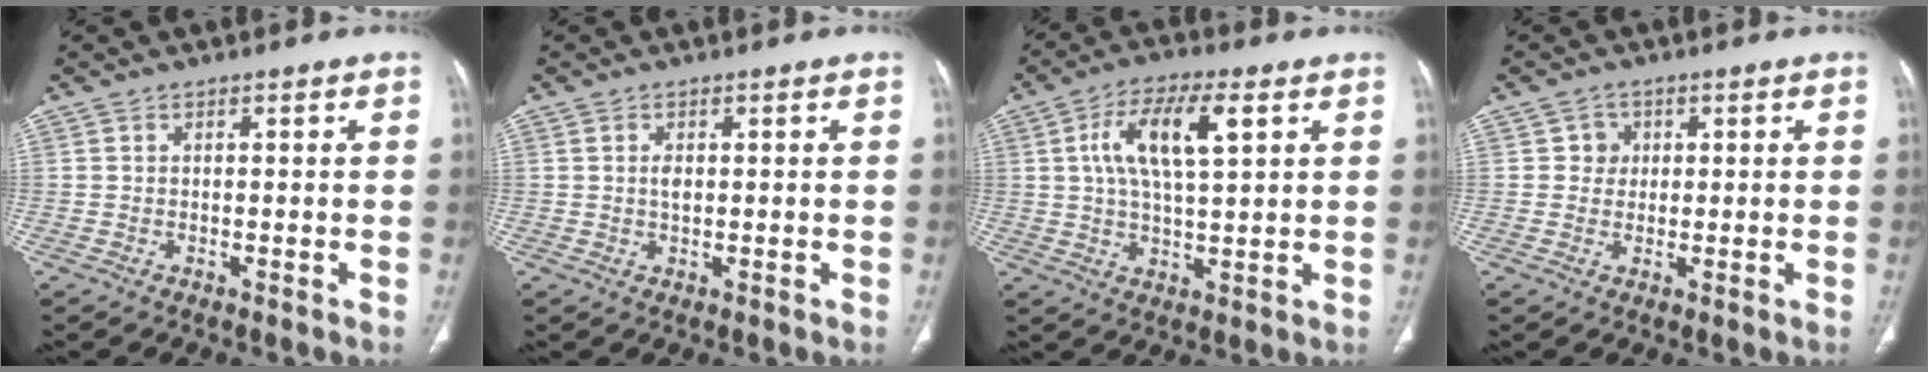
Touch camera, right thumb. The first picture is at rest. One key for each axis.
{"total": 1.6, "fx": 0.2, "fy": 0.9, "fz": 1.3, "tx": -0.022, "ty": -0.001, "tz": 0.006}
{"total": 11.8, "fx": 3.8, "fy": 4.3, "fz": 10.3, "tx": -0.193, "ty": 0.005, "tz": 0.068}
{"total": 2.6, "fx": 0.6, "fy": 2.5, "fz": 0.4, "tx": 0.012, "ty": 0.003, "tz": 0.005}